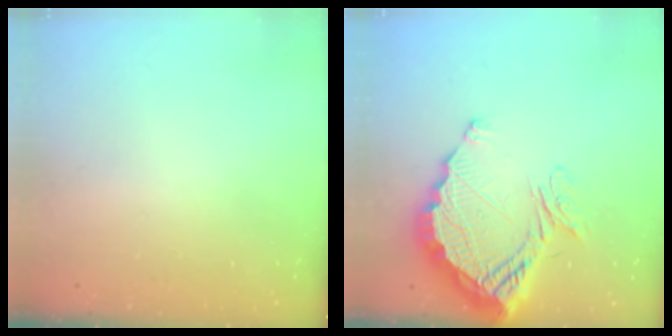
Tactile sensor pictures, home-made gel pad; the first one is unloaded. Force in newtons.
{"total": 15.2, "press": 15.2, "slide": 1.3}